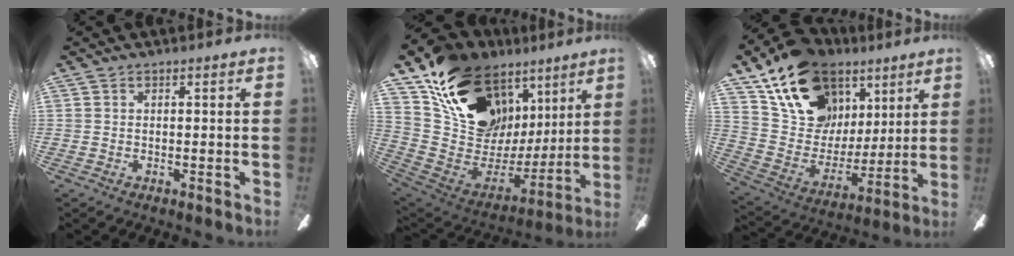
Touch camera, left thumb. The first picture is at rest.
{"total": 19.2, "force": [12.6, 11.9, 8.3], "torque": [-0.155, -0.087, 0.247]}
{"total": 20.6, "force": [12.8, 13.5, 8.8], "torque": [-0.161, -0.066, 0.242]}